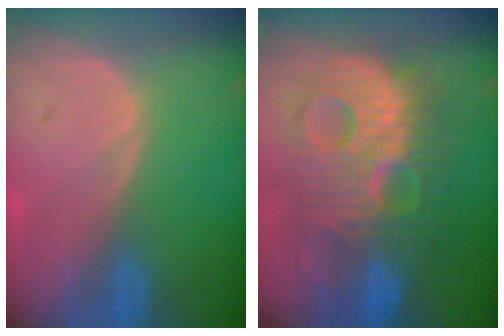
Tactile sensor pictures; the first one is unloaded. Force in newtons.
{"total": 12.5, "press": 12.5, "slide": 1.0}